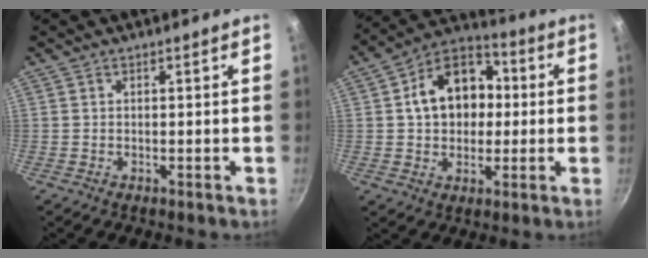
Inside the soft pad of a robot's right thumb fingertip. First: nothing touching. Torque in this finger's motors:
{"motor_torque": [-0.12, 0.38, 0.34, -0.16, 0.24]}